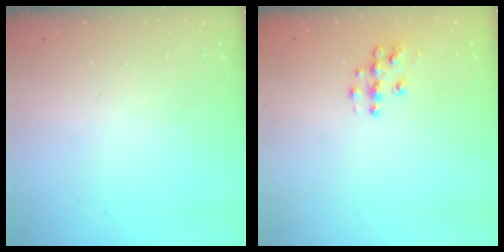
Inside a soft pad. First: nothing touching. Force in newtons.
{"total": 5.9, "press": 5.9, "slide": 0.4}